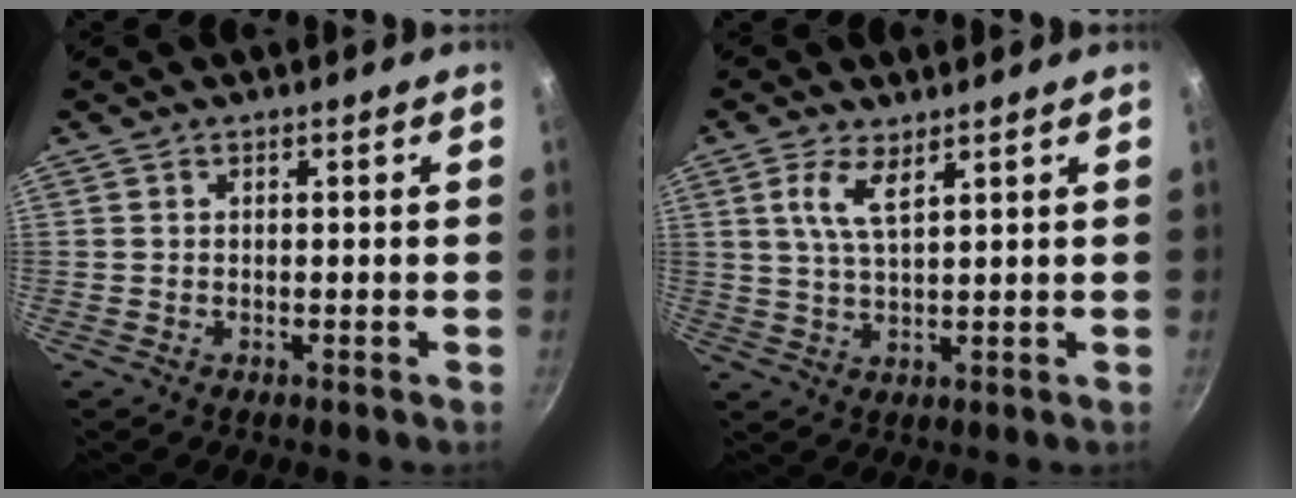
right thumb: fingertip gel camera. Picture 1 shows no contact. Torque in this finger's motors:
{"motor_torque": [0.02, 0.12, 0.20, -0.18, 0.12]}